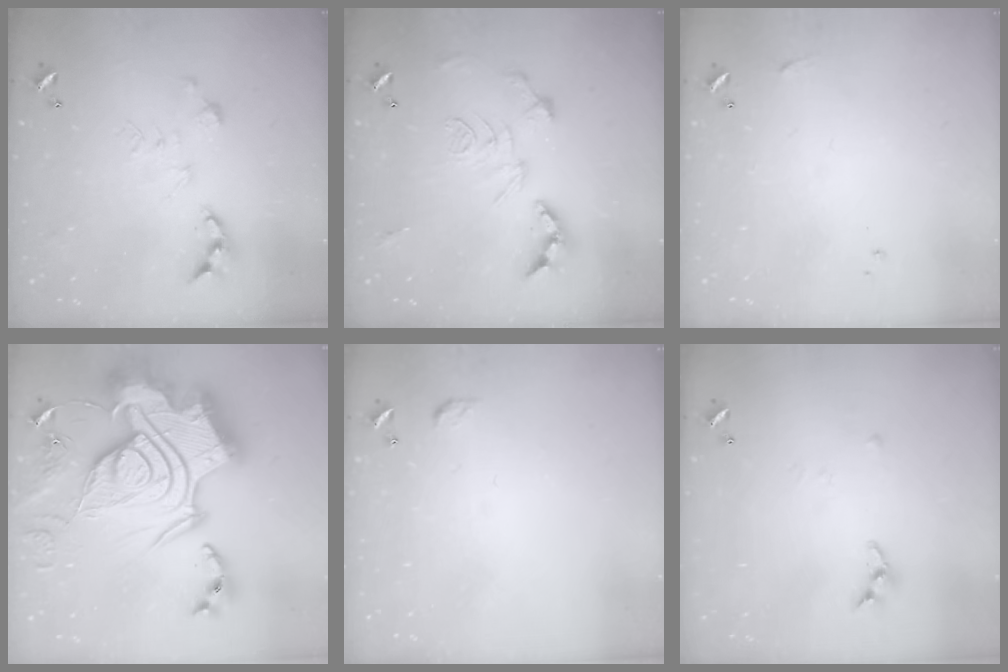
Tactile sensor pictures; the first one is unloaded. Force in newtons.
{"total": 2.9, "press": 2.3, "slide": 1.7}
{"total": 4.2, "press": 4.2, "slide": 0.6}
{"total": 0.6, "press": 0.6, "slide": 0.0}
{"total": 3.2, "press": 3.2, "slide": 0.4}
{"total": 4.6, "press": 4.5, "slide": 0.5}